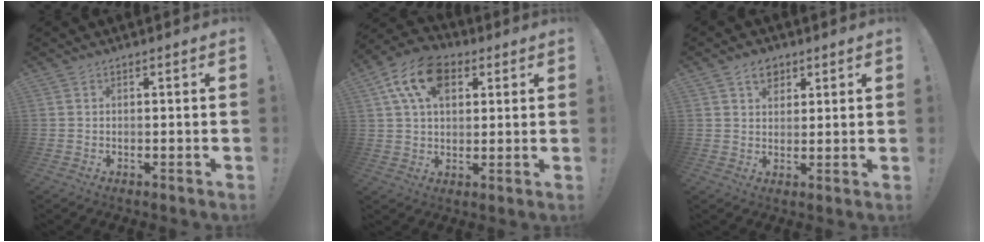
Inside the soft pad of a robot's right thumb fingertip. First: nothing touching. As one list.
[{"total": 14.2, "force": [5.7, 9.4, 9.0], "torque": [-0.157, -0.005, 0.109]}, {"total": 5.7, "force": [3.3, 4.1, 2.2], "torque": [-0.023, -0.008, 0.060]}]